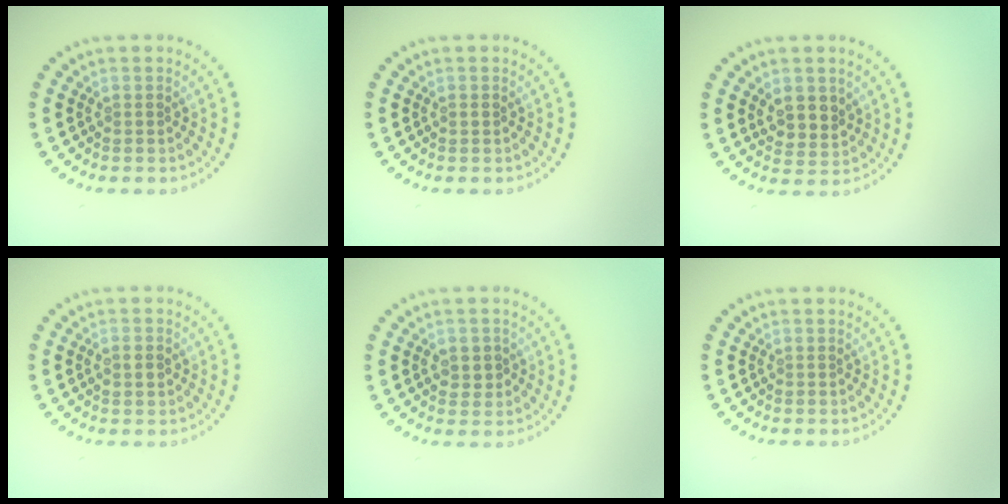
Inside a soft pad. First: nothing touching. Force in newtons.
{"total": 0.5, "press": 0.5, "slide": 0.1}
{"total": 2.7, "press": 2.6, "slide": 1.0}
{"total": 1.8, "press": 1.8, "slide": 0.3}
{"total": 1.5, "press": 1.4, "slide": 0.2}
{"total": 0.0}